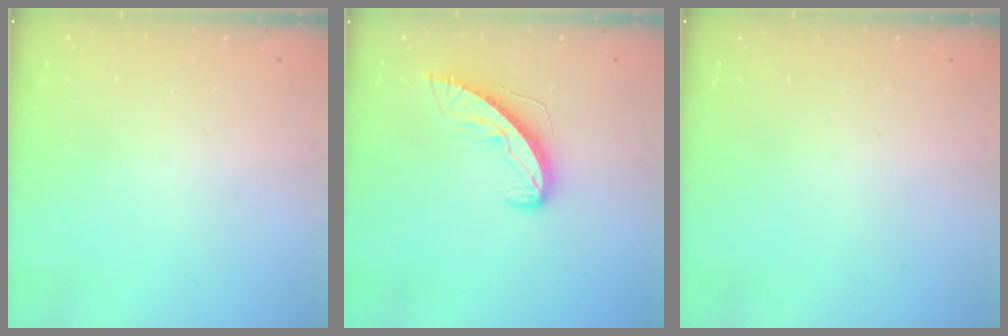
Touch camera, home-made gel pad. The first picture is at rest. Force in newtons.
{"total": 10.1, "press": 10.1, "slide": 0.9}
{"total": 0.0}